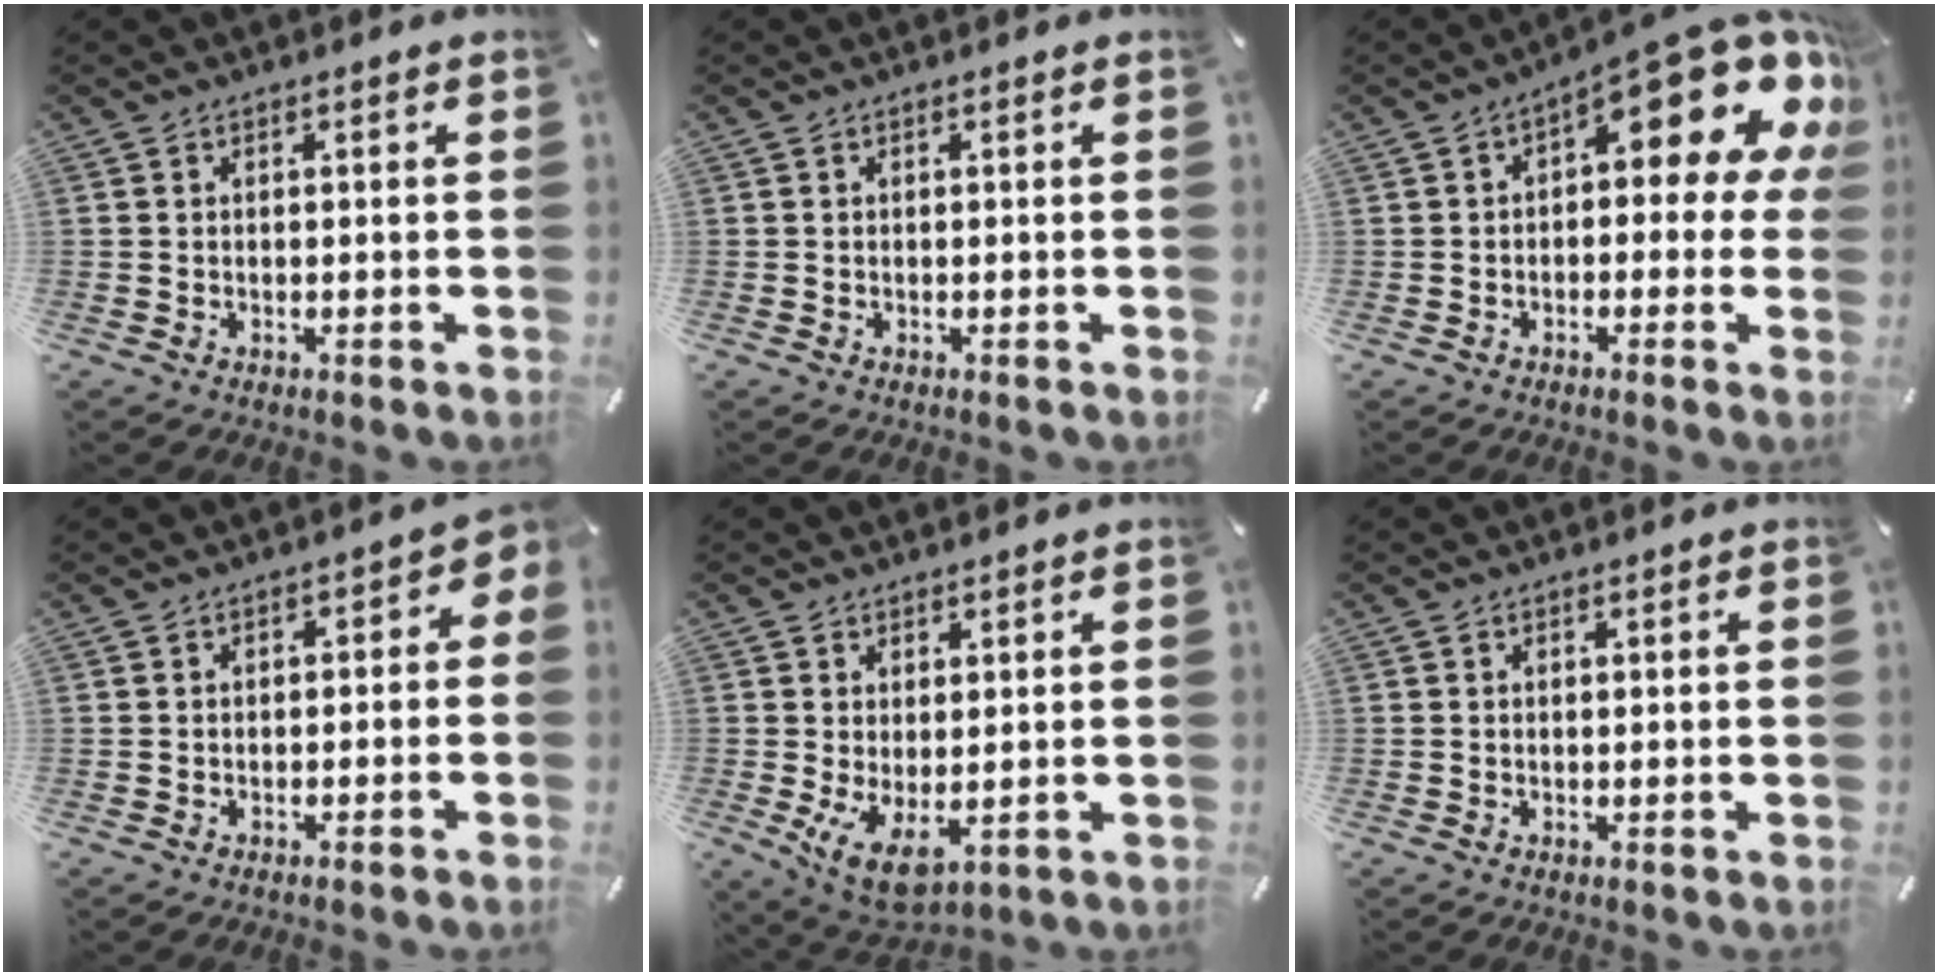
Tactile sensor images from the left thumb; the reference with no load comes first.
{"total": 0.0}
{"total": 15.4, "force": [8.2, 5.9, 11.6], "torque": [-0.143, -0.076, 0.132]}
{"total": 2.7, "force": [-1.4, 1.7, 1.5], "torque": [-0.021, 0.011, -0.029]}
{"total": 7.3, "force": [0.0, 4.0, 6.1], "torque": [-0.118, -0.017, 0.006]}
{"total": 0.0}